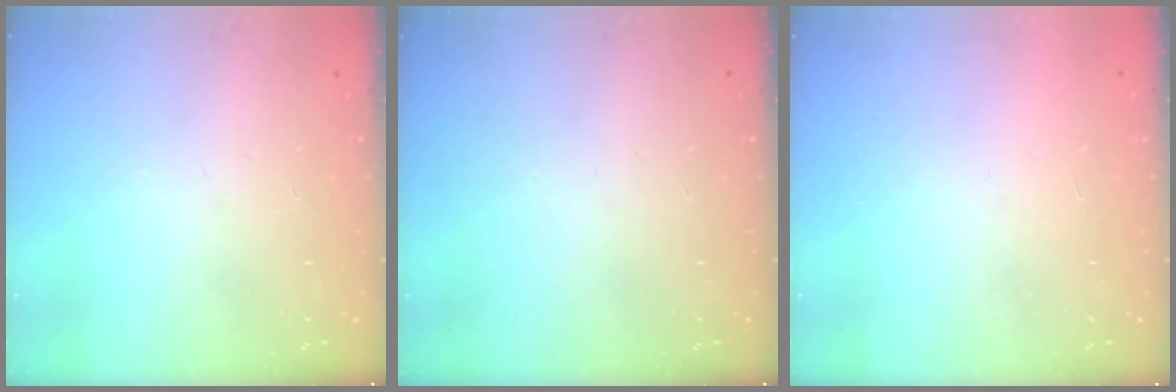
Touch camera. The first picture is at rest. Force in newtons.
{"total": 0.0}
{"total": 1.7, "press": 1.6, "slide": 0.1}